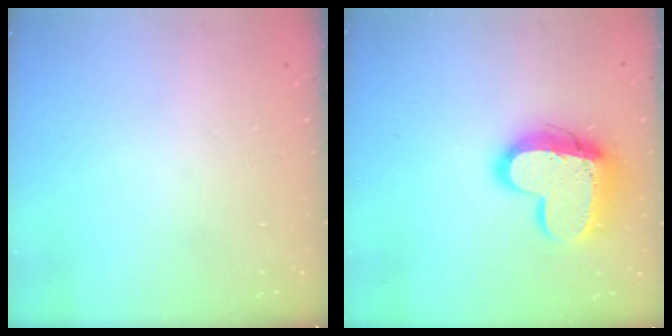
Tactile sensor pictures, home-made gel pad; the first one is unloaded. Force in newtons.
{"total": 16.3, "press": 16.3, "slide": 1.3}